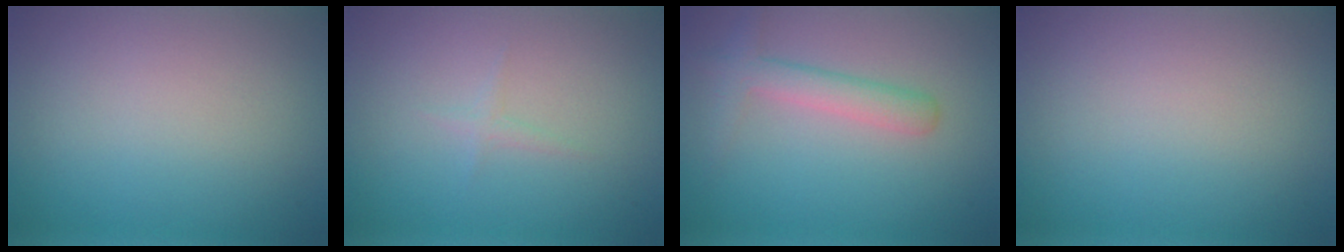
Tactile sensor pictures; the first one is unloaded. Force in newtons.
{"total": 0.7, "press": 0.7, "slide": 0.1}
{"total": 2.7, "press": 2.7, "slide": 0.1}
{"total": 0.0}